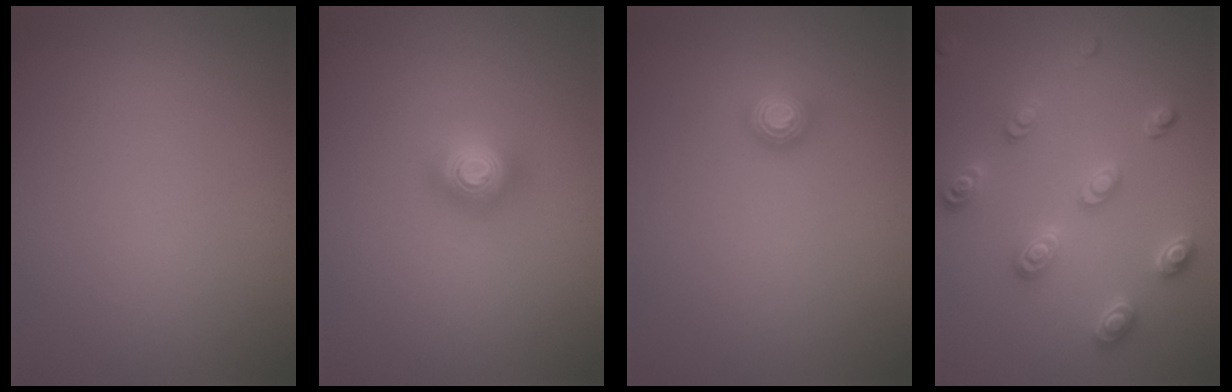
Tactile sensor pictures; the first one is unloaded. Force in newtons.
{"total": 2.0, "press": 2.0, "slide": 0.2}
{"total": 1.2, "press": 1.1, "slide": 0.4}
{"total": 3.0, "press": 2.9, "slide": 0.6}